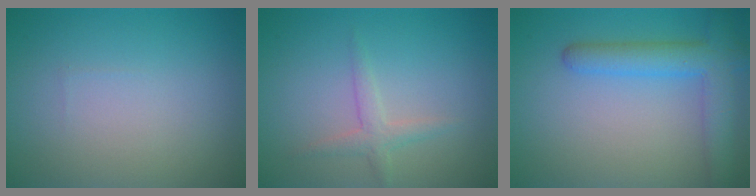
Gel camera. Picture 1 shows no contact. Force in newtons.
{"total": 1.7, "press": 1.7, "slide": 0.1}
{"total": 4.7, "press": 4.7, "slide": 0.3}